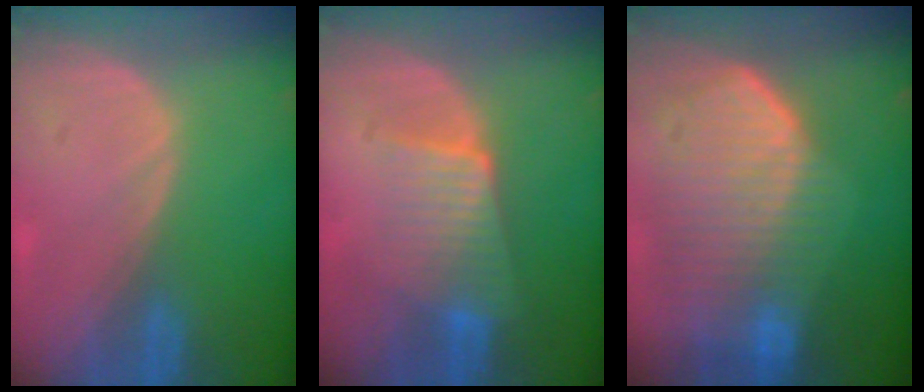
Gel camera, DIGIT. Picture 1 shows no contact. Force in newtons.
{"total": 6.2, "press": 5.9, "slide": 1.8}
{"total": 10.8, "press": 9.5, "slide": 5.2}